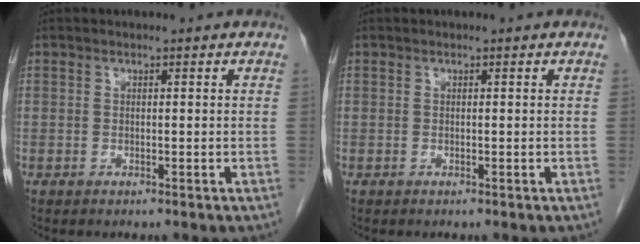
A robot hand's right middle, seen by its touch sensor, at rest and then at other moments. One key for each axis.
{"total": 0.0}